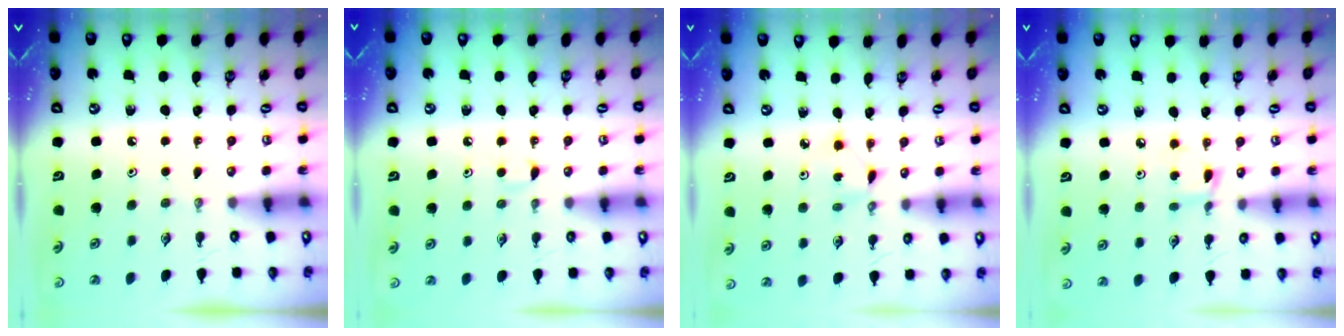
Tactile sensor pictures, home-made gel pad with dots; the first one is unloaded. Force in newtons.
{"total": 2.8, "press": 2.8, "slide": 0.5}
{"total": 1.5, "press": 1.5, "slide": 0.2}
{"total": 3.8, "press": 3.8, "slide": 0.6}